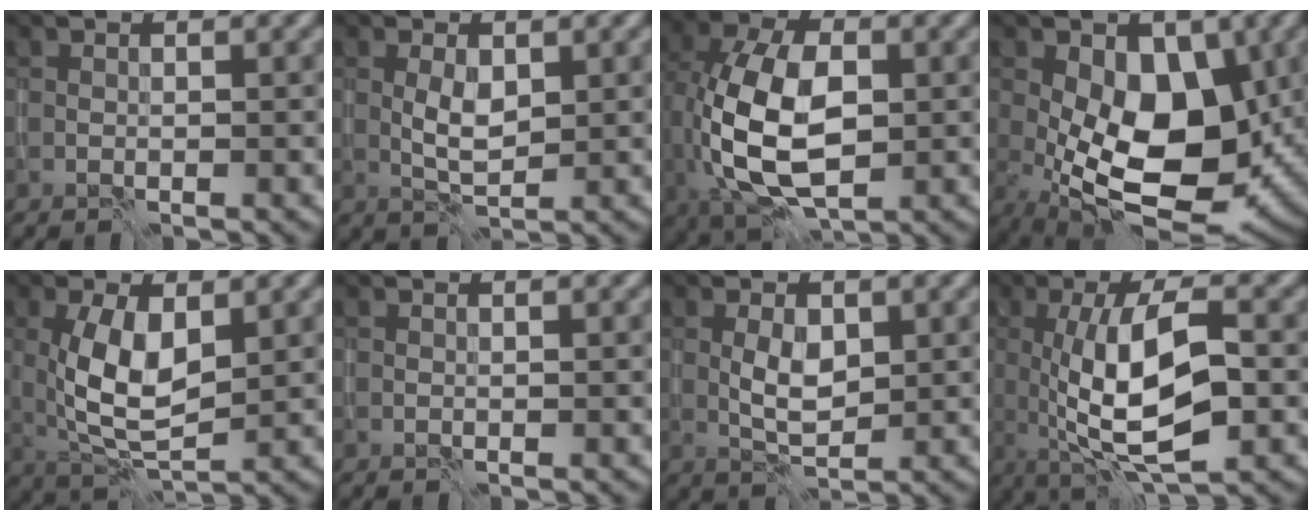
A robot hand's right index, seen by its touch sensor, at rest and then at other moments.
{"total": 2.4, "force": [0.2, 1.1, 2.1], "torque": [-0.044, -0.002, 0.006]}
{"total": 10.9, "force": [-0.5, 6.4, 8.8], "torque": [-0.192, -0.003, -0.006]}
{"total": 11.0, "force": [-0.8, 6.4, 8.9], "torque": [-0.140, -0.011, -0.015]}
{"total": 6.2, "force": [0.7, 2.8, 5.4], "torque": [-0.115, -0.007, 0.017]}
{"total": 0.0}
{"total": 2.8, "force": [0.2, 1.5, 2.3], "torque": [-0.048, -0.002, 0.006]}
{"total": 9.3, "force": [-0.5, 3.1, 8.8], "torque": [-0.145, -0.004, -0.008]}